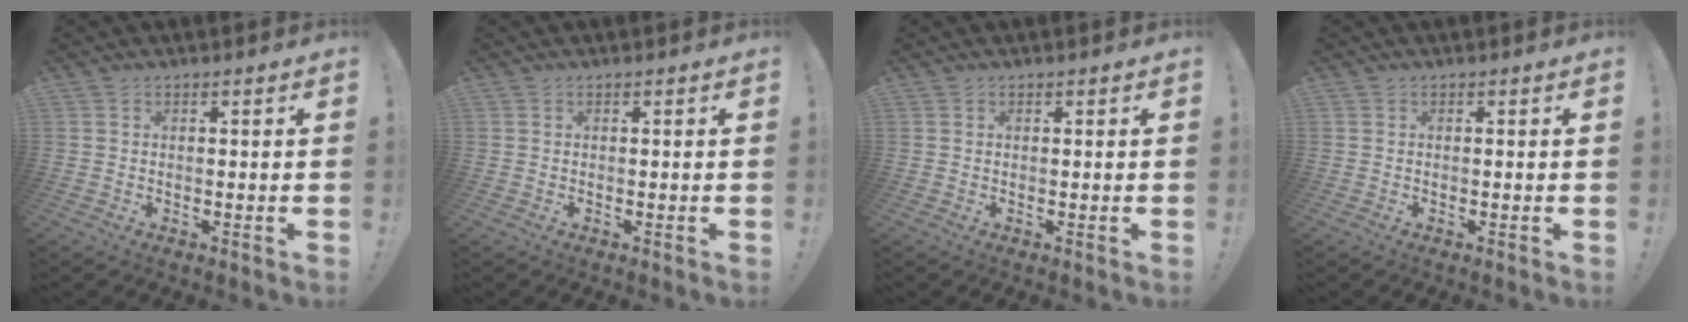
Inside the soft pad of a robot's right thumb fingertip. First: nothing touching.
{"total": 0.0}
{"total": 0.0}
{"total": 0.0}